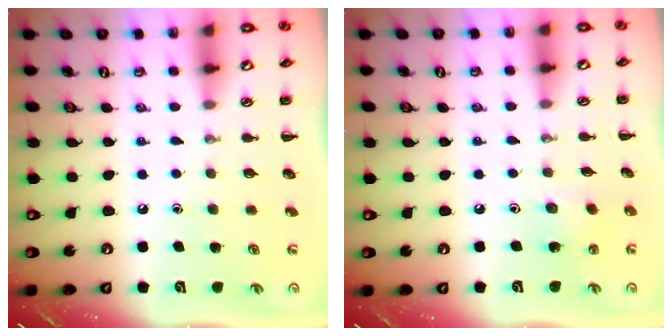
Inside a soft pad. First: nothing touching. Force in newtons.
{"total": 2.5, "press": 2.4, "slide": 0.8}